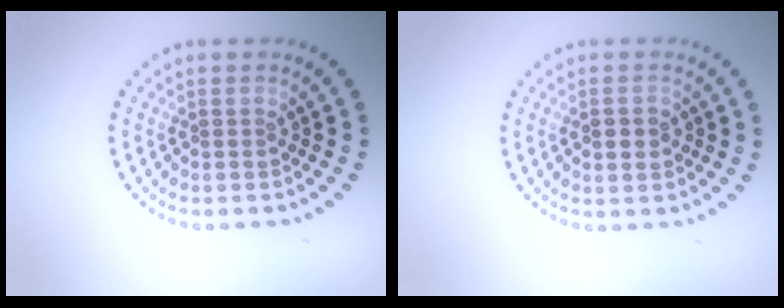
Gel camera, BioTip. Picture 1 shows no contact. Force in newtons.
{"total": 2.3, "press": 2.3, "slide": 0.0}